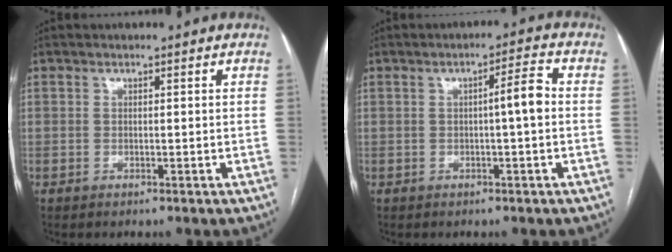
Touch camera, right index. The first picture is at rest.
{"total": 4.2, "force": [-0.1, 0.0, 4.2], "torque": [-0.061, 0.009, -0.003]}